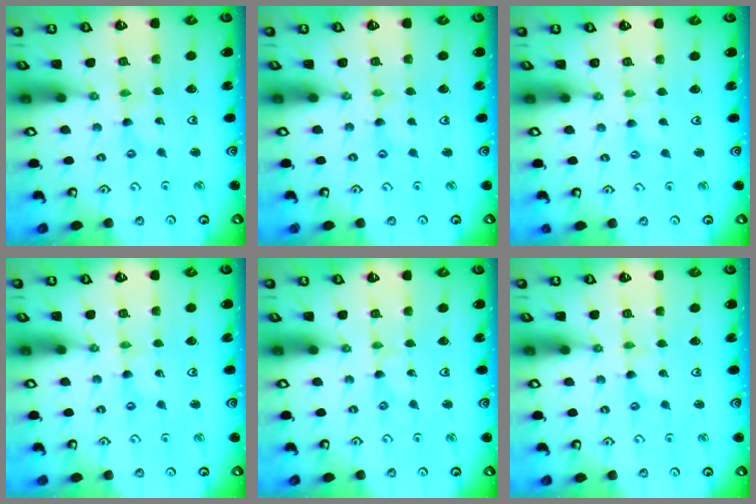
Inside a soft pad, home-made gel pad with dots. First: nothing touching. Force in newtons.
{"total": 0.0}
{"total": 1.1, "press": 1.1, "slide": 0.3}
{"total": 0.0}
{"total": 0.0}
{"total": 0.0}